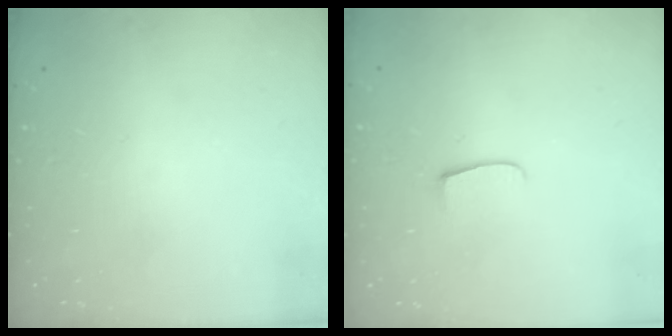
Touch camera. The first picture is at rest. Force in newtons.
{"total": 6.0, "press": 5.9, "slide": 0.7}